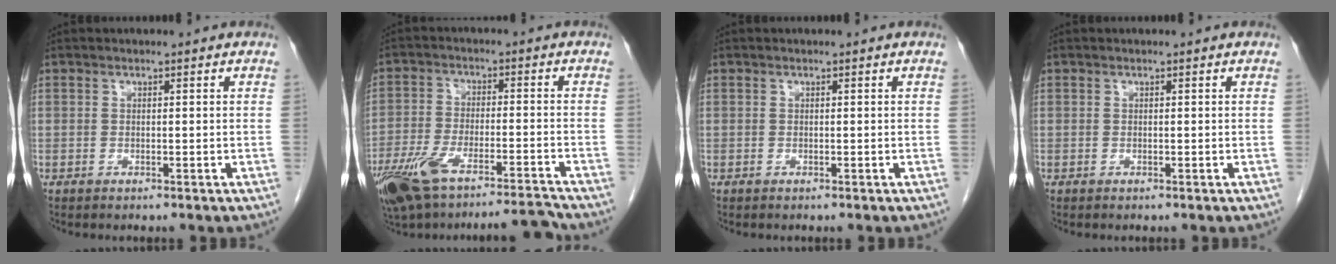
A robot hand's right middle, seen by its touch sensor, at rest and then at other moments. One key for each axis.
{"total": 13.0, "fx": -10.6, "fy": 1.8, "fz": 7.3, "tx": -0.139, "ty": 0.006, "tz": -0.182}
{"total": 0.0}
{"total": 0.0}